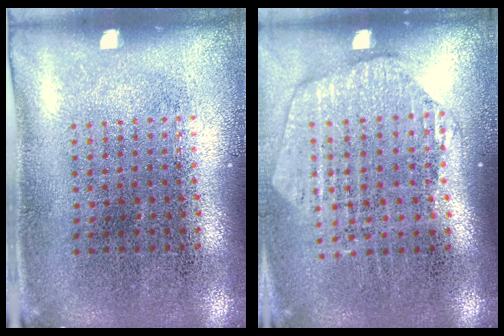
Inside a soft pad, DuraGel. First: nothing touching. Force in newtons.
{"total": 1.6, "press": 1.4, "slide": 0.7}